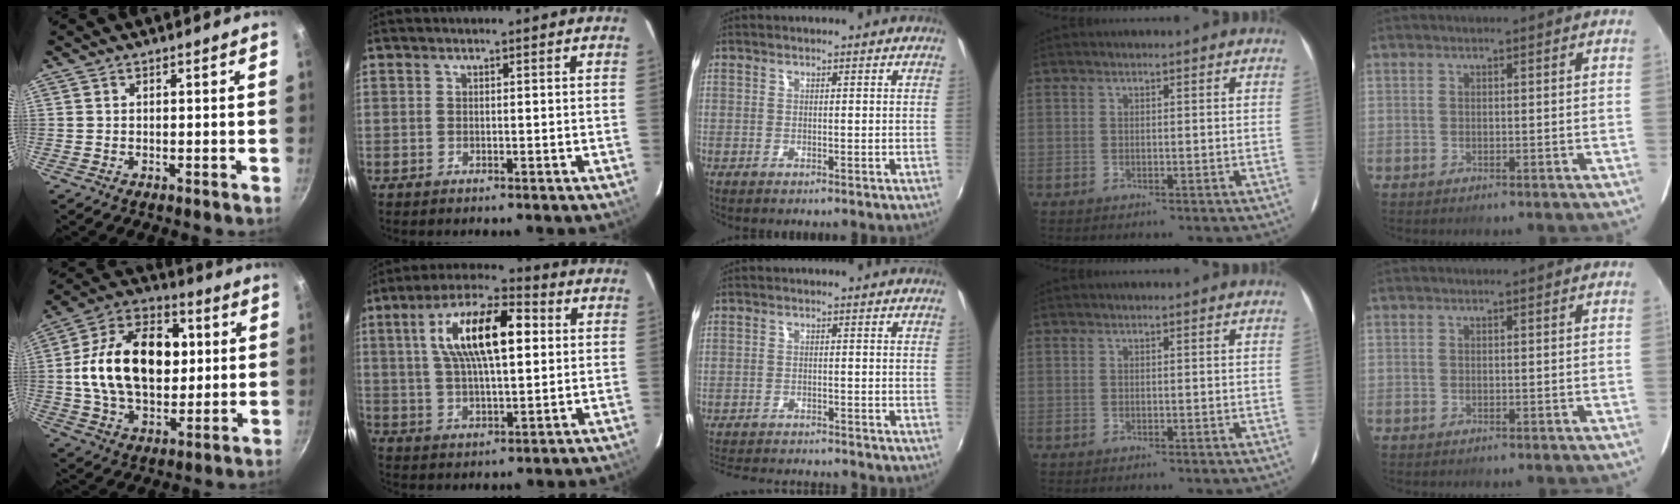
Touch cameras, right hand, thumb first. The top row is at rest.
{"thumb": {"total": 22.9, "force": [2.5, 15.1, 17.0], "torque": [-0.259, 0.020, 0.033]}, "index": {"total": 15.9, "force": [3.9, 5.8, 14.3], "torque": [-0.255, 0.027, 0.065]}, "middle": {"total": 10.5, "force": [-9.7, 1.6, 3.6], "torque": [-0.091, -0.009, -0.147]}}